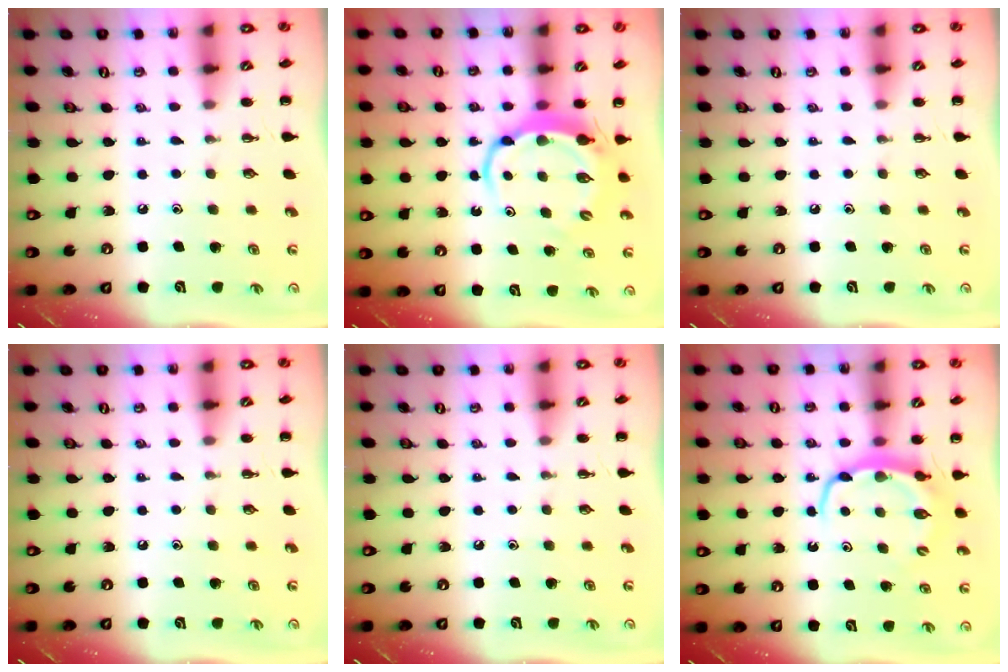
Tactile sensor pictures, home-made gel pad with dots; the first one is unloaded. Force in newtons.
{"total": 6.7, "press": 6.6, "slide": 0.9}
{"total": 0.0}
{"total": 0.0}
{"total": 0.0}
{"total": 5.9, "press": 5.9, "slide": 0.4}